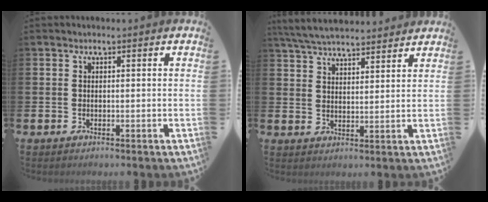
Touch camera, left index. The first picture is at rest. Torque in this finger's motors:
{"motor_torque": [1.07, -1.07, 0.49, 0.21]}